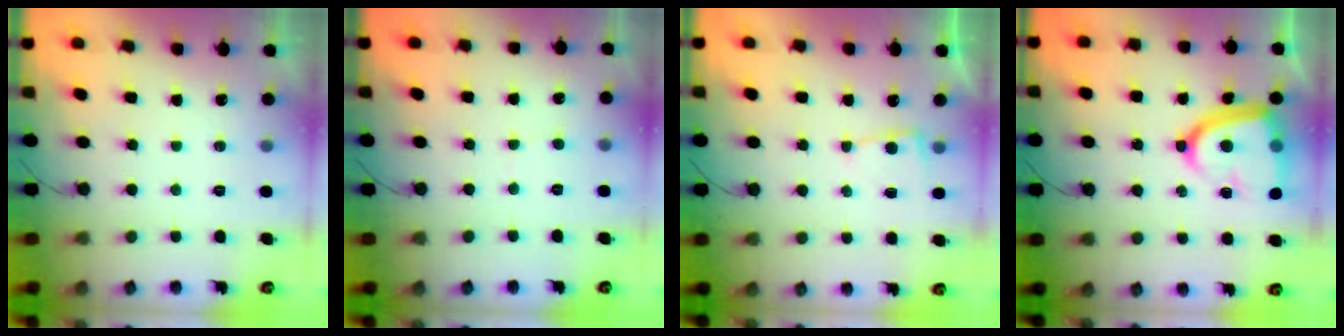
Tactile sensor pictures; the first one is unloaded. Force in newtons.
{"total": 0.7, "press": 0.7, "slide": 0.0}
{"total": 4.4, "press": 4.4, "slide": 0.5}
{"total": 18.0, "press": 17.9, "slide": 1.7}